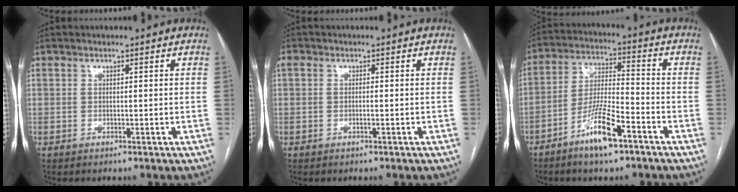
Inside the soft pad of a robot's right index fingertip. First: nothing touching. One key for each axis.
{"total": 0.9, "fx": 0.0, "fy": 0.5, "fz": 0.8, "tx": -0.018, "ty": 0.004, "tz": 0.001}
{"total": 9.8, "fx": -6.0, "fy": 1.6, "fz": 7.6, "tx": -0.153, "ty": -0.006, "tz": -0.112}